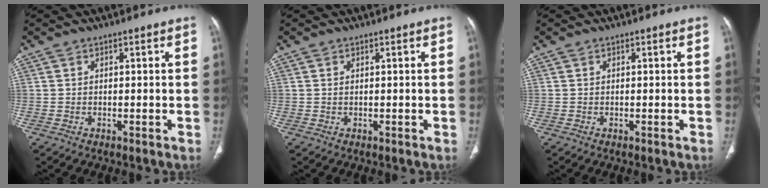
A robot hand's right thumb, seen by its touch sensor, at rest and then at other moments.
{"total": 0.0}
{"total": 0.0}